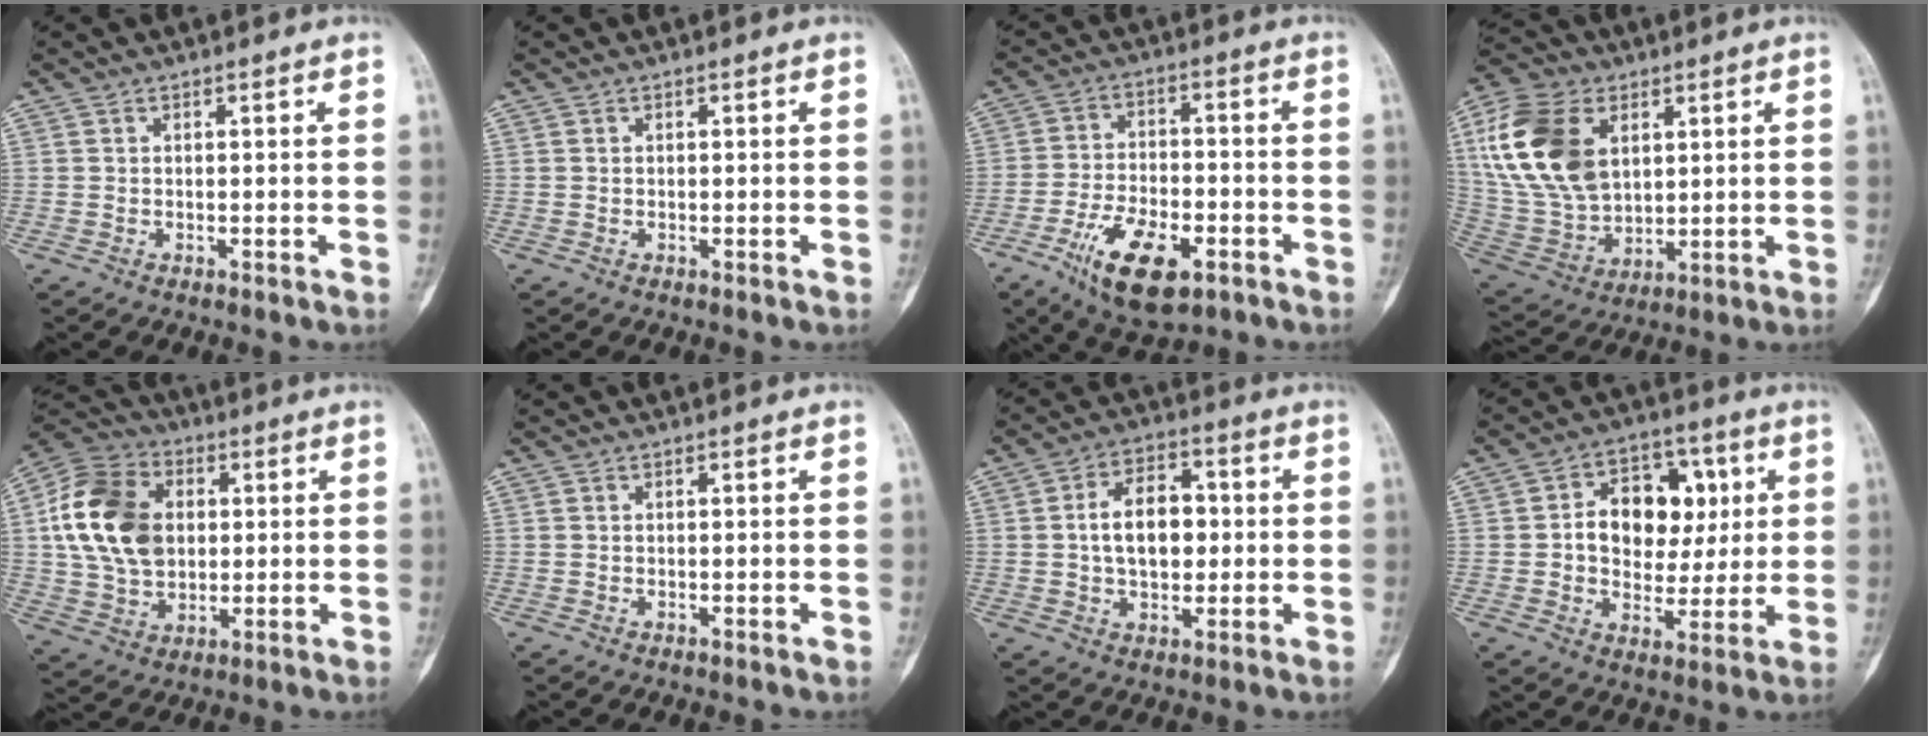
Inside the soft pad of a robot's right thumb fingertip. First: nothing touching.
{"total": 0.0}
{"total": 13.6, "force": [-6.7, 6.3, 10.1], "torque": [-0.169, 0.017, -0.111]}
{"total": 19.4, "force": [5.8, 12.8, 13.5], "torque": [-0.265, -0.009, 0.117]}
{"total": 17.6, "force": [2.5, 13.1, 11.4], "torque": [-0.194, 0.010, 0.043]}
{"total": 0.0}
{"total": 10.8, "force": [0.5, 6.9, 8.3], "torque": [-0.116, 0.016, 0.007]}
{"total": 14.2, "force": [2.2, 10.4, 9.4], "torque": [-0.089, 0.013, 0.035]}